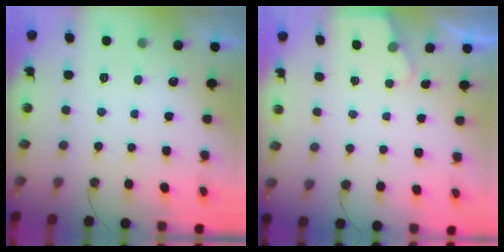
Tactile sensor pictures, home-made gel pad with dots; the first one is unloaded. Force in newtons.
{"total": 1.5, "press": 1.5, "slide": 0.3}